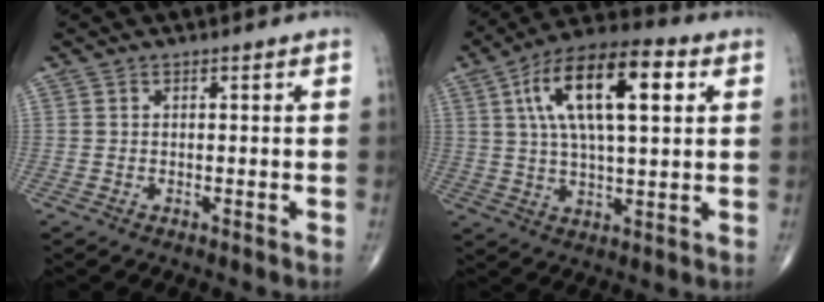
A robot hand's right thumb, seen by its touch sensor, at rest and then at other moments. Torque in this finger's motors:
{"motor_torque": [1.65, 3.36, 1.76, 0.61, 0.57]}